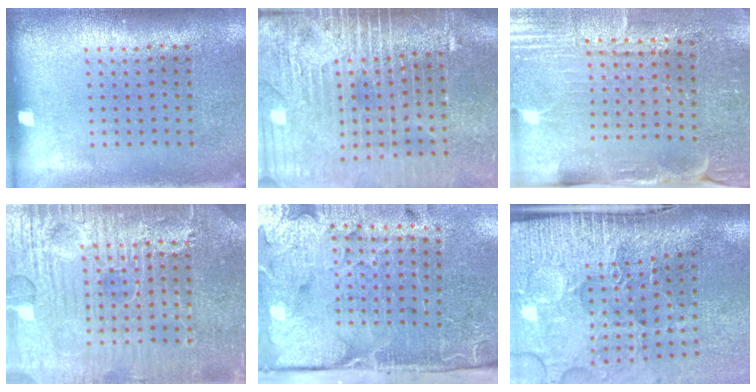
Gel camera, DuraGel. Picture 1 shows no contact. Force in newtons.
{"total": 4.4, "press": 3.8, "slide": 2.2}
{"total": 3.5, "press": 3.5, "slide": 0.4}
{"total": 5.2, "press": 5.1, "slide": 0.6}
{"total": 5.1, "press": 3.9, "slide": 3.3}
{"total": 5.0, "press": 4.0, "slide": 3.0}